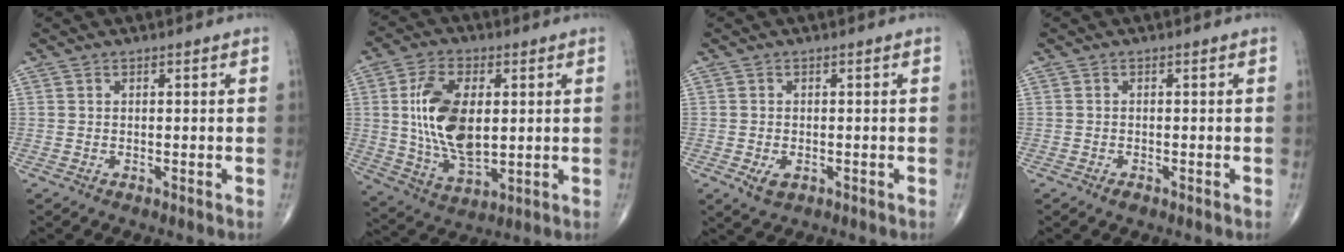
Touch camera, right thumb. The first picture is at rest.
{"total": 15.3, "force": [1.9, 8.2, 12.8], "torque": [-0.238, -0.013, 0.042]}
{"total": 2.9, "force": [-1.0, 1.8, 2.1], "torque": [-0.034, -0.002, -0.011]}
{"total": 1.0, "force": [-0.6, 0.4, 0.6], "torque": [-0.012, -0.001, -0.011]}